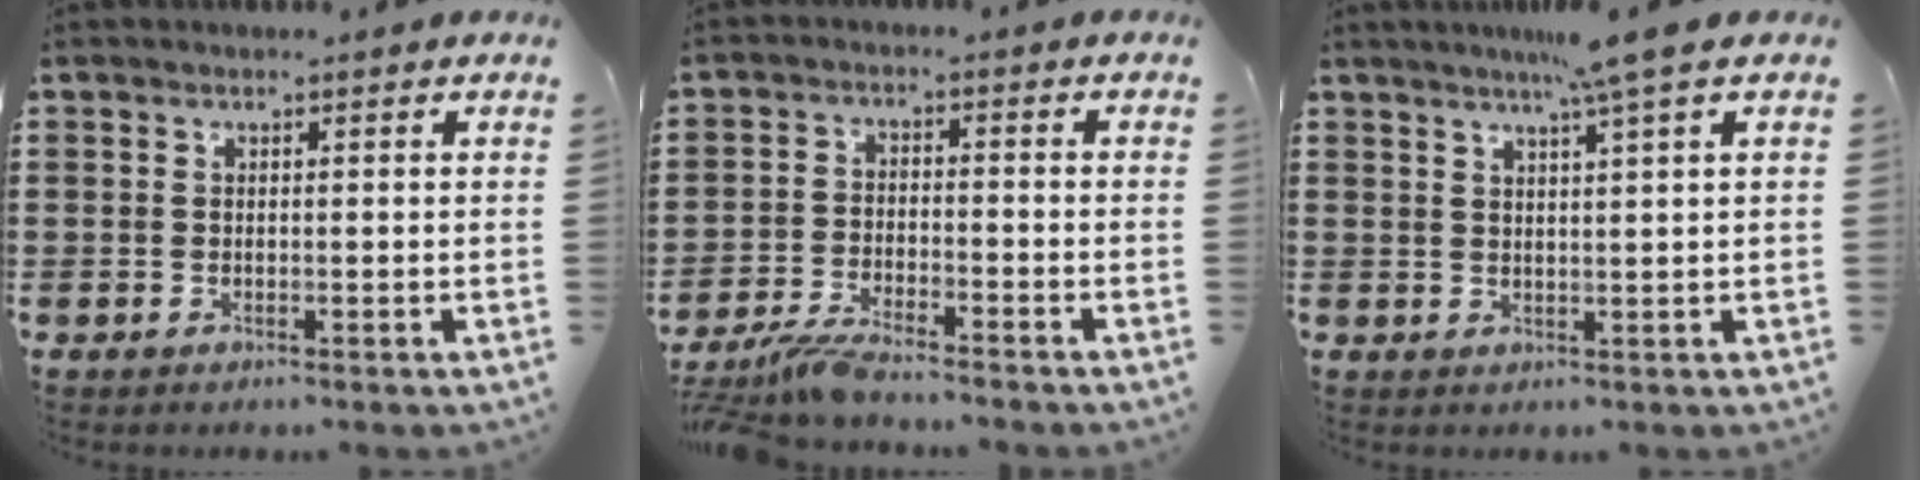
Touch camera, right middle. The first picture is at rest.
{"total": 4.4, "force": [-4.1, -0.1, 1.6], "torque": [-0.049, -0.012, -0.084]}
{"total": 4.5, "force": [3.3, -0.8, 3.0], "torque": [-0.065, -0.002, 0.056]}